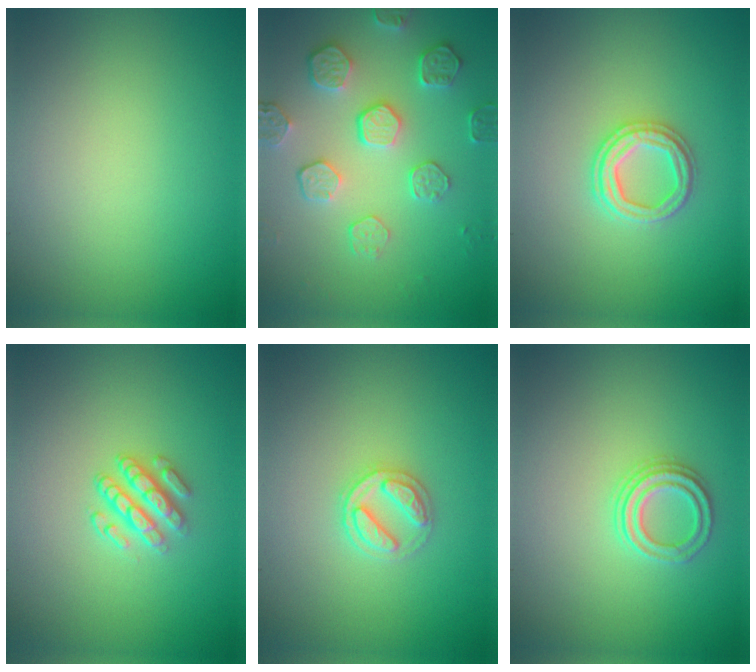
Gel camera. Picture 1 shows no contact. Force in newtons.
{"total": 4.4, "press": 3.9, "slide": 2.0}
{"total": 2.6, "press": 2.6, "slide": 0.5}
{"total": 2.9, "press": 2.4, "slide": 1.6}
{"total": 2.6, "press": 2.5, "slide": 0.5}
{"total": 2.3, "press": 2.2, "slide": 0.8}